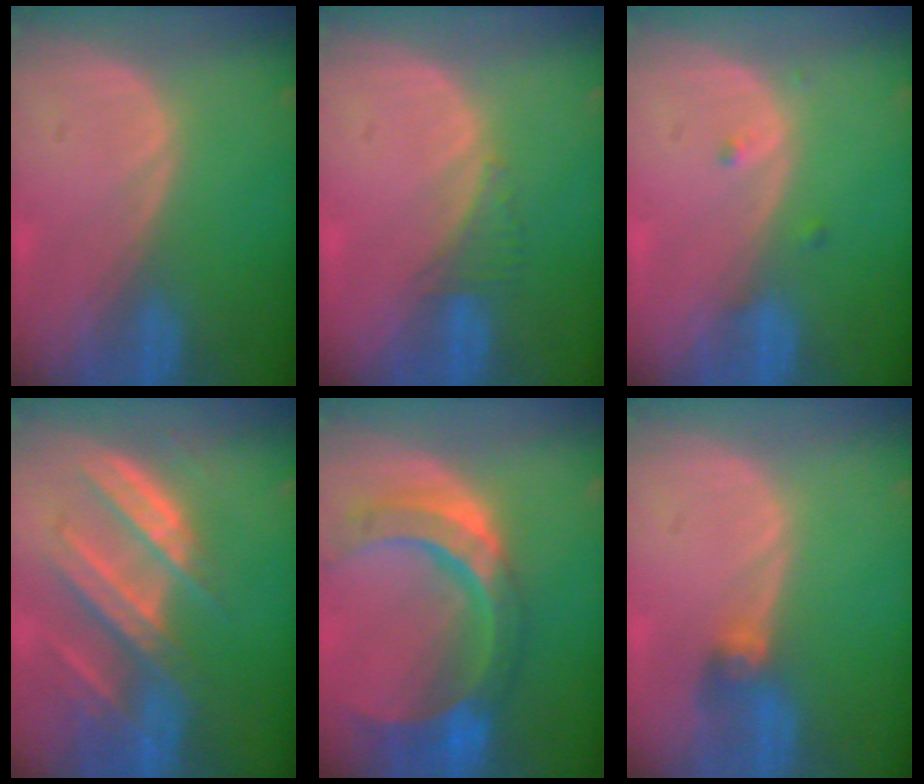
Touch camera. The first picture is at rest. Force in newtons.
{"total": 1.9, "press": 1.8, "slide": 0.7}
{"total": 1.1, "press": 1.1, "slide": 0.1}
{"total": 9.0, "press": 8.2, "slide": 3.6}
{"total": 11.3, "press": 9.5, "slide": 6.0}
{"total": 2.7, "press": 2.7, "slide": 0.3}